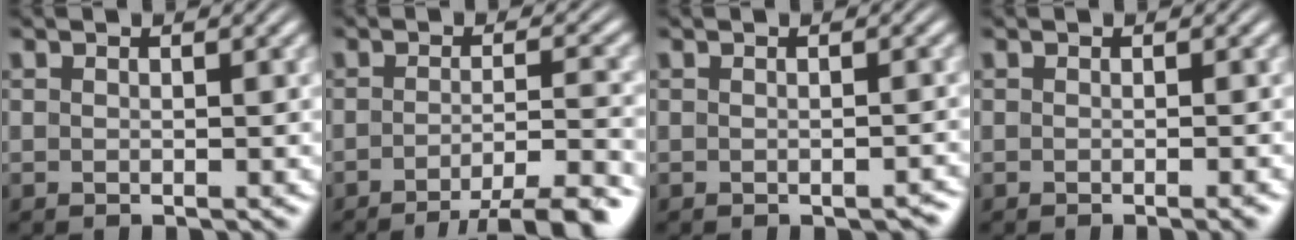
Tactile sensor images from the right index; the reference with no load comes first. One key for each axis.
{"total": 7.3, "fx": -5.9, "fy": 1.5, "fz": 4.1, "tx": -0.050, "ty": -0.019, "tz": -0.086}
{"total": 1.3, "fx": -1.2, "fy": 0.2, "fz": 0.4, "tx": -0.008, "ty": 0.001, "tz": -0.016}
{"total": 0.9, "fx": -0.7, "fy": -0.1, "fz": 0.5, "tx": -0.007, "ty": 0.005, "tz": -0.014}